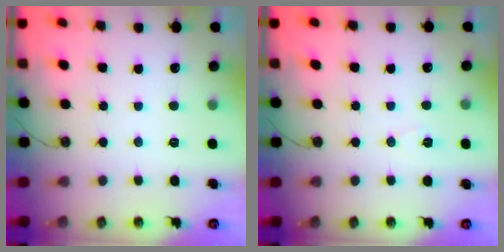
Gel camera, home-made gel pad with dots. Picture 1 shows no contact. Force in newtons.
{"total": 5.9, "press": 3.9, "slide": 4.4}